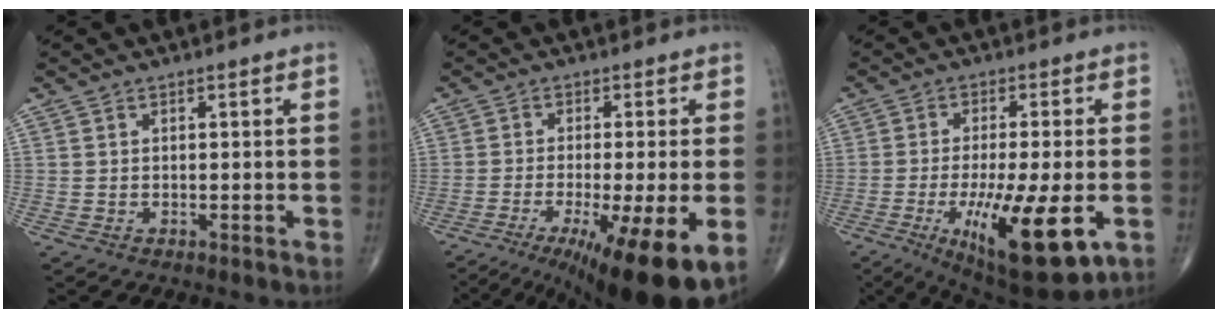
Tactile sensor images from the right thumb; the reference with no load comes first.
{"total": 16.4, "force": [-7.0, 2.8, 14.6], "torque": [-0.195, -0.022, -0.102]}
{"total": 18.1, "force": [-5.5, 4.8, 16.6], "torque": [-0.266, -0.018, -0.070]}